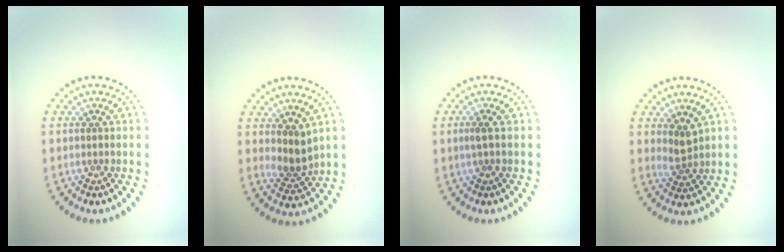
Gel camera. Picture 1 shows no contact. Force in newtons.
{"total": 2.5, "press": 1.9, "slide": 1.6}
{"total": 1.0, "press": 0.8, "slide": 0.6}
{"total": 1.8, "press": 1.4, "slide": 1.1}